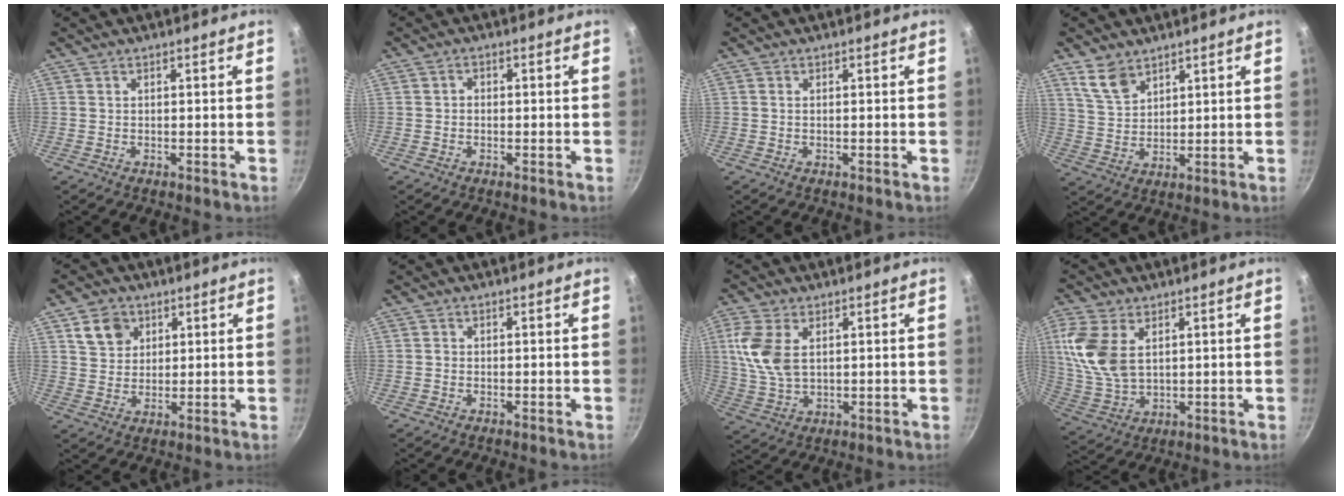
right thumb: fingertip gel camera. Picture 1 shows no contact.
{"total": 1.3, "force": [-0.2, 1.1, 0.7], "torque": [-0.011, 0.006, -0.005]}
{"total": 0.0}
{"total": 6.1, "force": [4.4, 3.3, 2.7], "torque": [-0.038, -0.020, 0.093]}
{"total": 6.4, "force": [2.9, 5.2, 2.5], "torque": [-0.020, -0.002, 0.054]}
{"total": 0.5, "force": [-0.1, 0.5, 0.2], "torque": [0.001, 0.002, -0.005]}
{"total": 9.6, "force": [2.3, 5.8, 7.4], "torque": [-0.154, -0.006, 0.051]}
{"total": 12.1, "force": [3.5, 7.4, 8.9], "torque": [-0.182, -0.013, 0.080]}